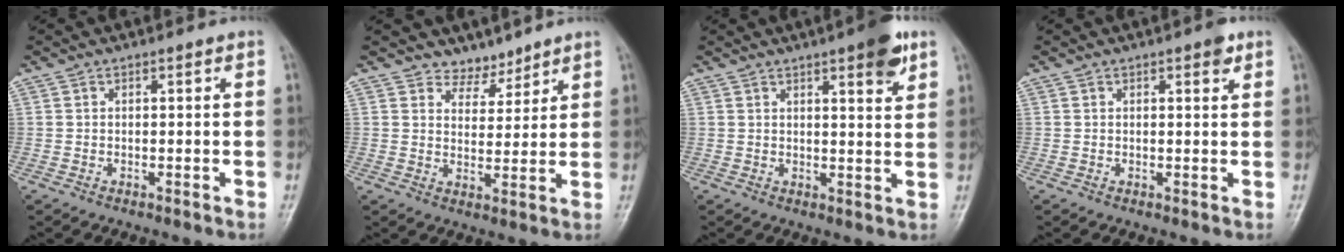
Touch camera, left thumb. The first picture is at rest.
{"total": 4.4, "force": [3.8, 2.2, 0.1], "torque": [0.027, -0.031, 0.063]}
{"total": 7.1, "force": [4.1, 1.8, 5.5], "torque": [-0.063, -0.018, 0.051]}
{"total": 2.5, "force": [1.4, 0.9, 1.8], "torque": [-0.019, -0.005, 0.016]}